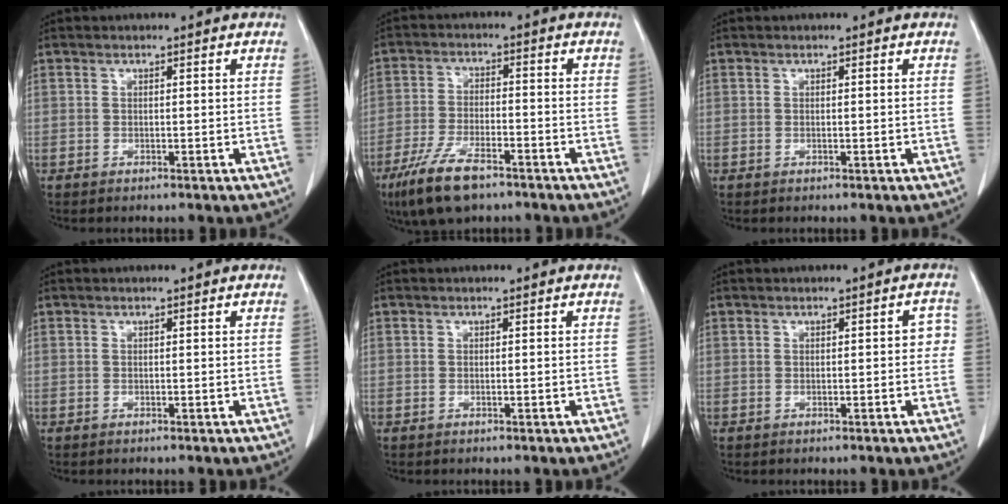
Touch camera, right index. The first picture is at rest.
{"total": 10.5, "force": [-6.9, 3.3, 7.1], "torque": [-0.145, -0.014, -0.122]}
{"total": 0.0}
{"total": 0.0}
{"total": 0.0}
{"total": 2.6, "force": [0.0, 1.2, 2.3], "torque": [-0.023, 0.019, -0.002]}